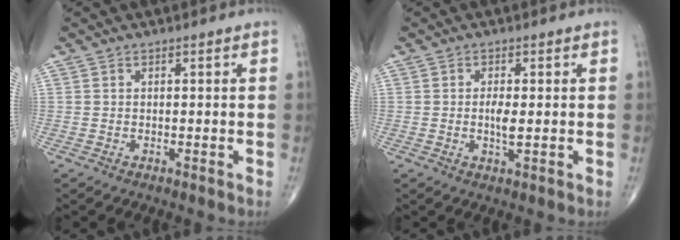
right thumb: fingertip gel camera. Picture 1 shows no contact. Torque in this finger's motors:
{"motor_torque": [1.40, 1.44, 0.03, -0.15, 0.01]}